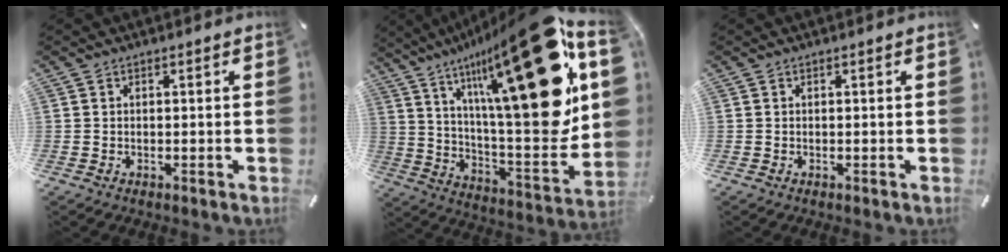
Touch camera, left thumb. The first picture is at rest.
{"total": 34.4, "force": [15.7, 10.2, 28.9], "torque": [-0.447, -0.124, 0.250]}
{"total": 0.0}